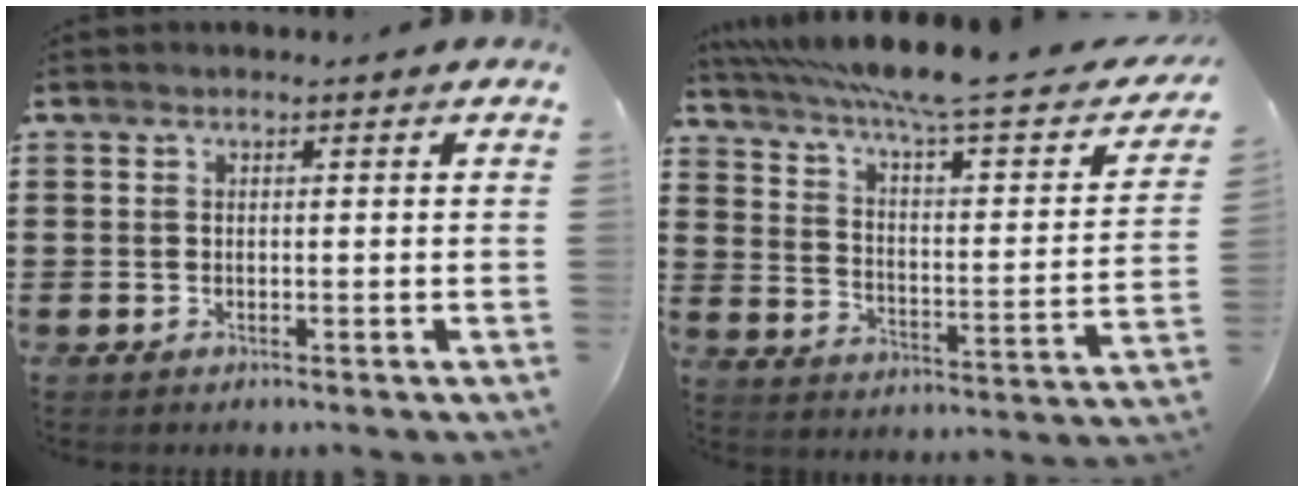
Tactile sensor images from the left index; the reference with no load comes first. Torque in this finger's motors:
{"motor_torque": [1.31, -0.82, 1.05, 0.19]}